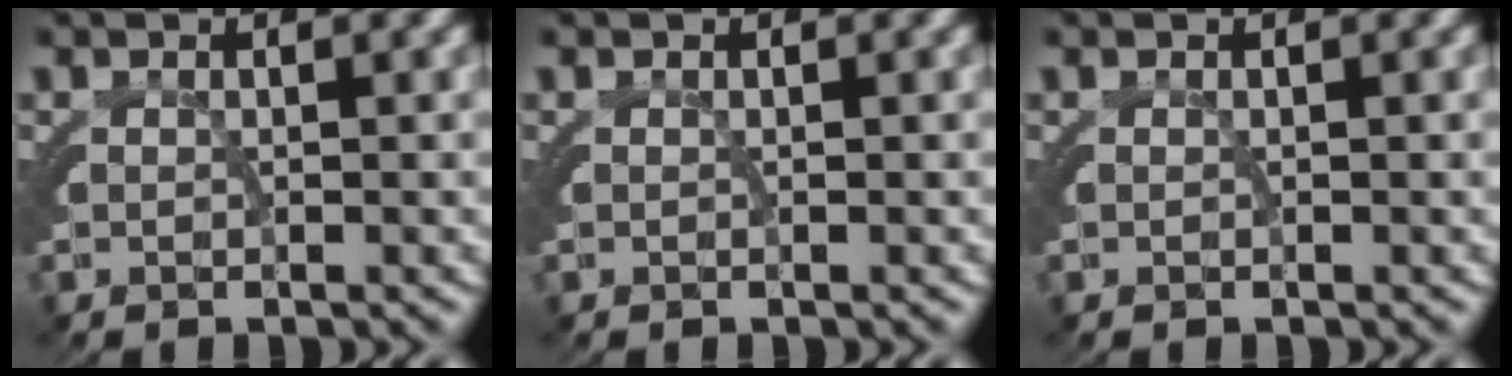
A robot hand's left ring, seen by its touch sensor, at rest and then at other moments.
{"total": 0.0}
{"total": 0.0}